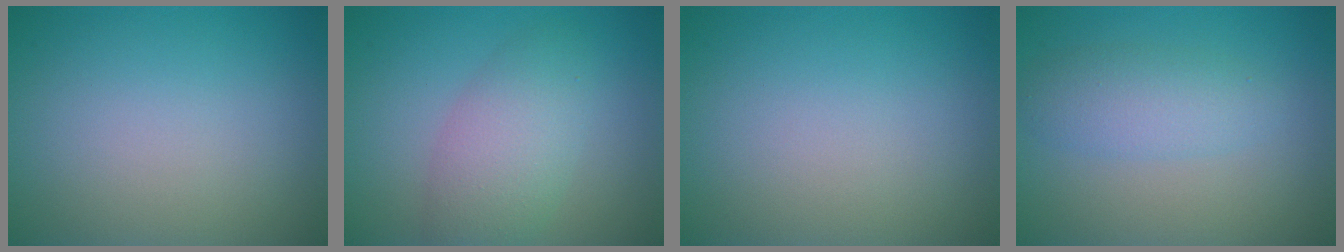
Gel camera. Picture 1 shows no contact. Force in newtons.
{"total": 4.3, "press": 4.3, "slide": 0.1}
{"total": 0.0}
{"total": 2.9, "press": 2.9, "slide": 0.1}